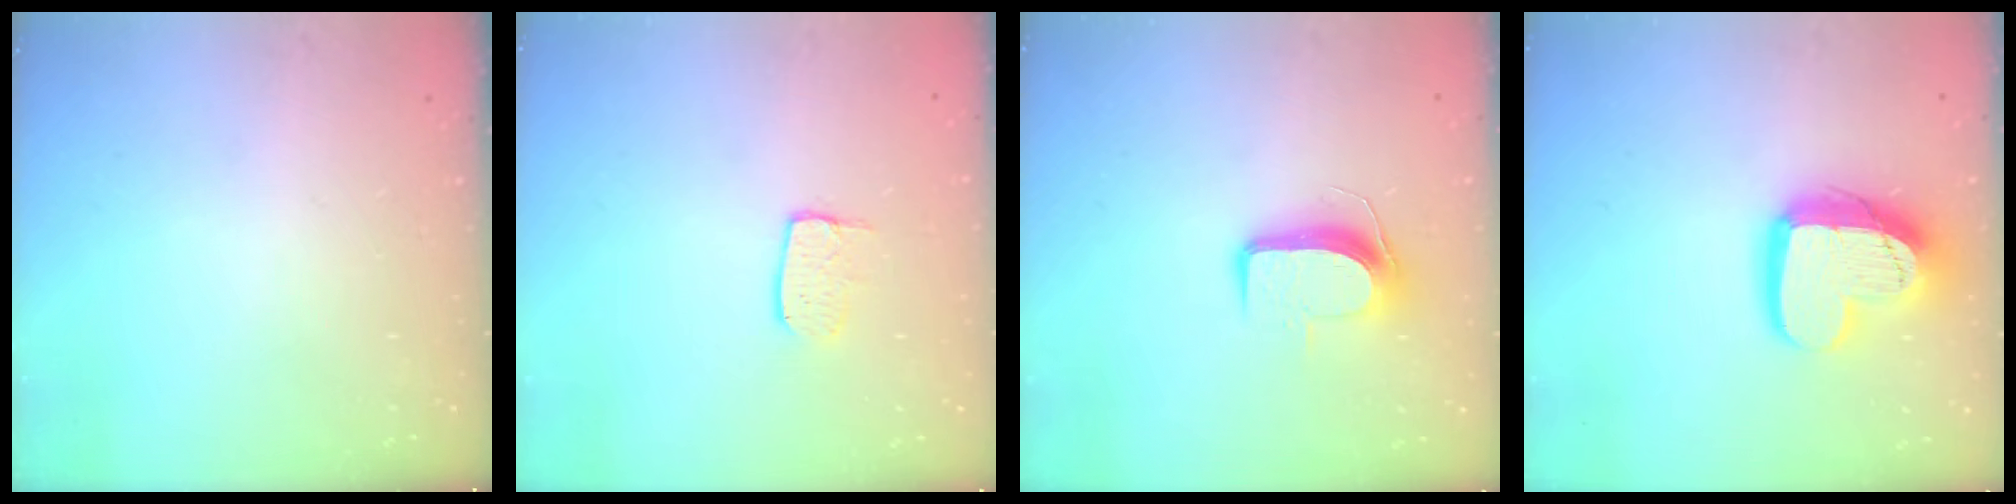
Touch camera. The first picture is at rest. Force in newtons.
{"total": 5.5, "press": 5.5, "slide": 0.3}
{"total": 9.2, "press": 9.2, "slide": 0.7}
{"total": 16.0, "press": 16.0, "slide": 1.4}